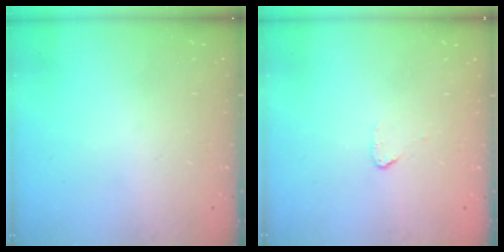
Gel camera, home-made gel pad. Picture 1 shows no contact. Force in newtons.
{"total": 2.6, "press": 2.6, "slide": 0.2}